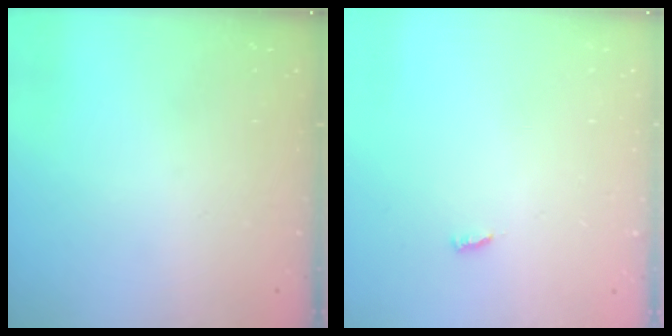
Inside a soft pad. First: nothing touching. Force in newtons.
{"total": 3.0, "press": 3.0, "slide": 0.0}